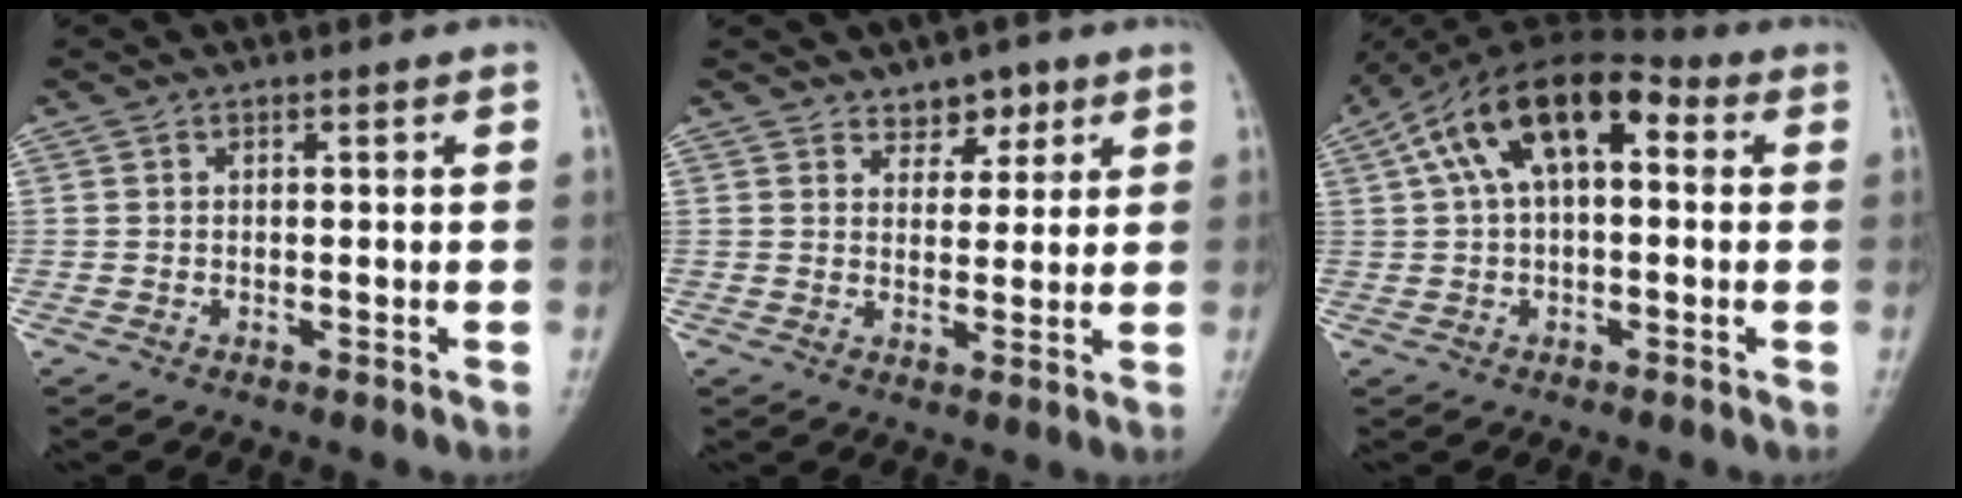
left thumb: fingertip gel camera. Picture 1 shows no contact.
{"total": 4.2, "force": [2.8, 2.7, 1.5], "torque": [0.011, -0.016, 0.042]}
{"total": 14.1, "force": [3.4, 7.5, 11.4], "torque": [-0.192, 0.041, 0.048]}